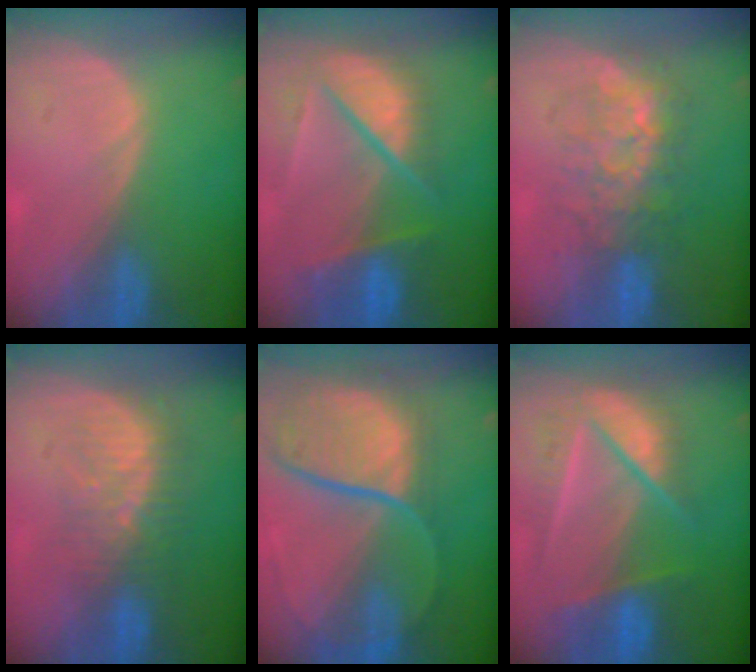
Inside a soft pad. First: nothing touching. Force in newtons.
{"total": 9.7, "press": 8.3, "slide": 5.0}
{"total": 7.7, "press": 7.5, "slide": 1.6}
{"total": 8.0, "press": 7.6, "slide": 2.6}
{"total": 11.9, "press": 9.9, "slide": 6.7}
{"total": 9.5, "press": 8.3, "slide": 4.7}